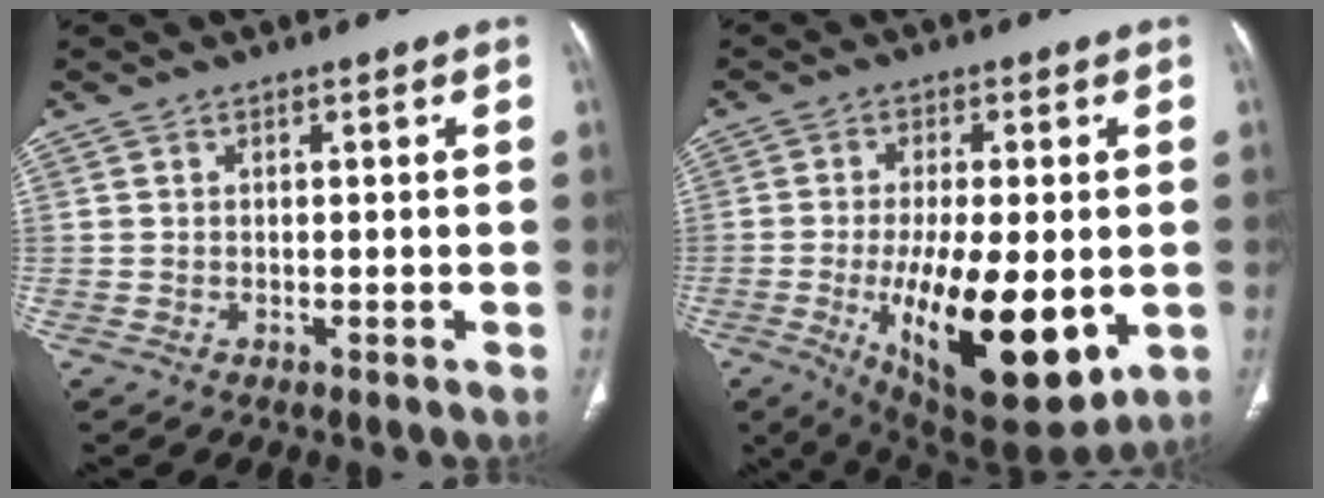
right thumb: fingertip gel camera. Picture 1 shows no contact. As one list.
[{"total": 20.3, "force": [-4.4, 7.8, 18.2], "torque": [-0.290, -0.024, -0.048]}]